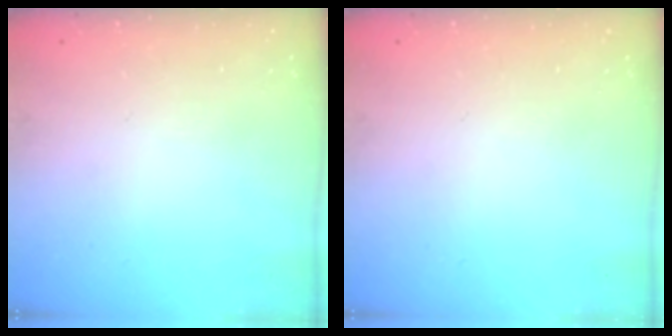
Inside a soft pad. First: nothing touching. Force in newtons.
{"total": 0.0}